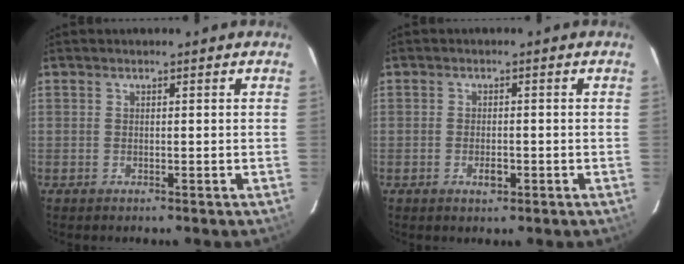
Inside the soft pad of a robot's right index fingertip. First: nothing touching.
{"total": 2.5, "force": [-1.0, 1.3, 1.9], "torque": [-0.034, 0.000, -0.018]}